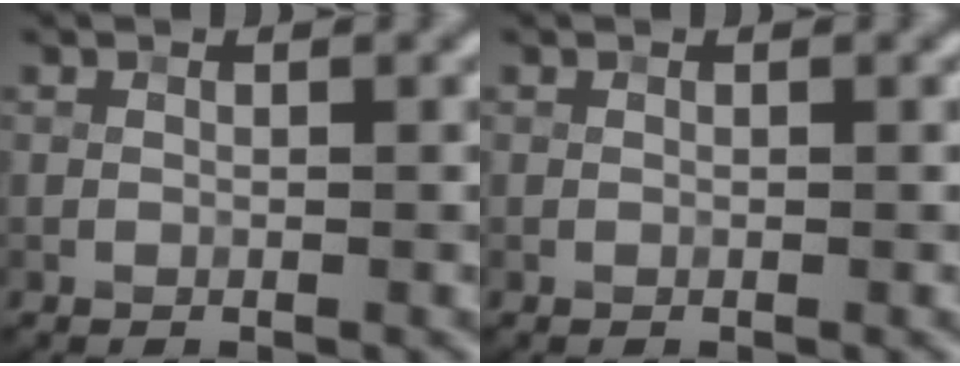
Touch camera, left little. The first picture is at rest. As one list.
[{"total": 0.0}]